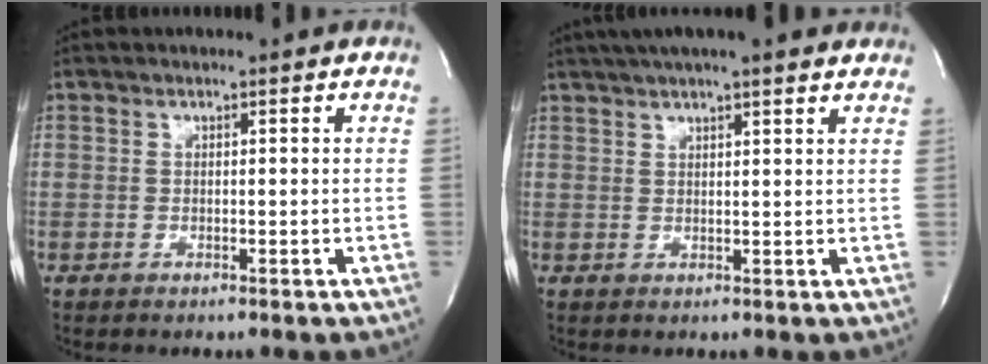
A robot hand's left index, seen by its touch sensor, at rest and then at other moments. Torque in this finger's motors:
{"motor_torque": [0.27, -0.29, 0.69, 0.17]}